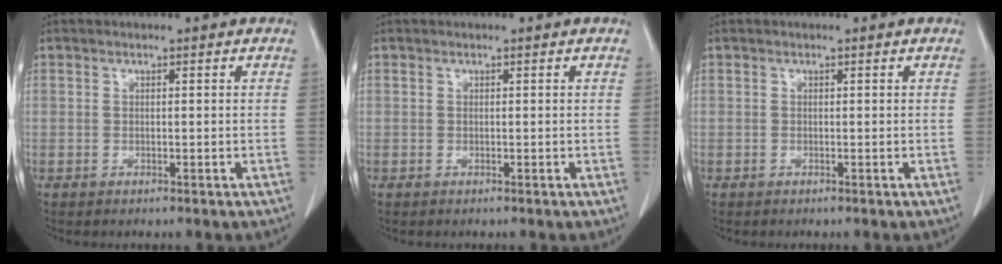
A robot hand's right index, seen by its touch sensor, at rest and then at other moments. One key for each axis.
{"total": 0.0}
{"total": 0.0}